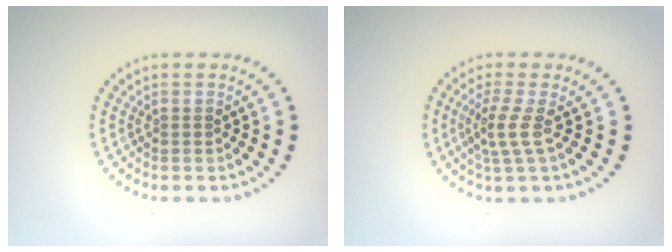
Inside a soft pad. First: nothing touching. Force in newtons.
{"total": 2.3, "press": 1.5, "slide": 1.7}